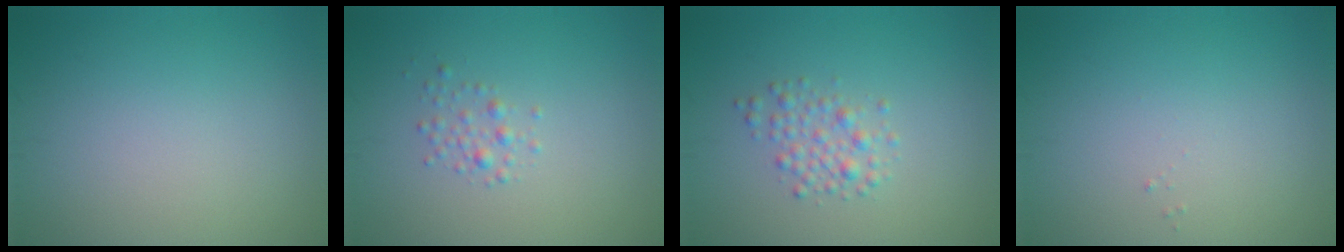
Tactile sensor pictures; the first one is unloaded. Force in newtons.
{"total": 1.2, "press": 1.2, "slide": 0.1}
{"total": 2.1, "press": 2.1, "slide": 0.0}
{"total": 0.0}